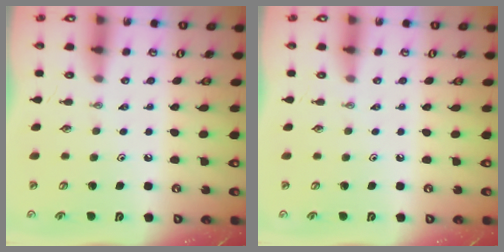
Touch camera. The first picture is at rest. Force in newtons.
{"total": 0.0}